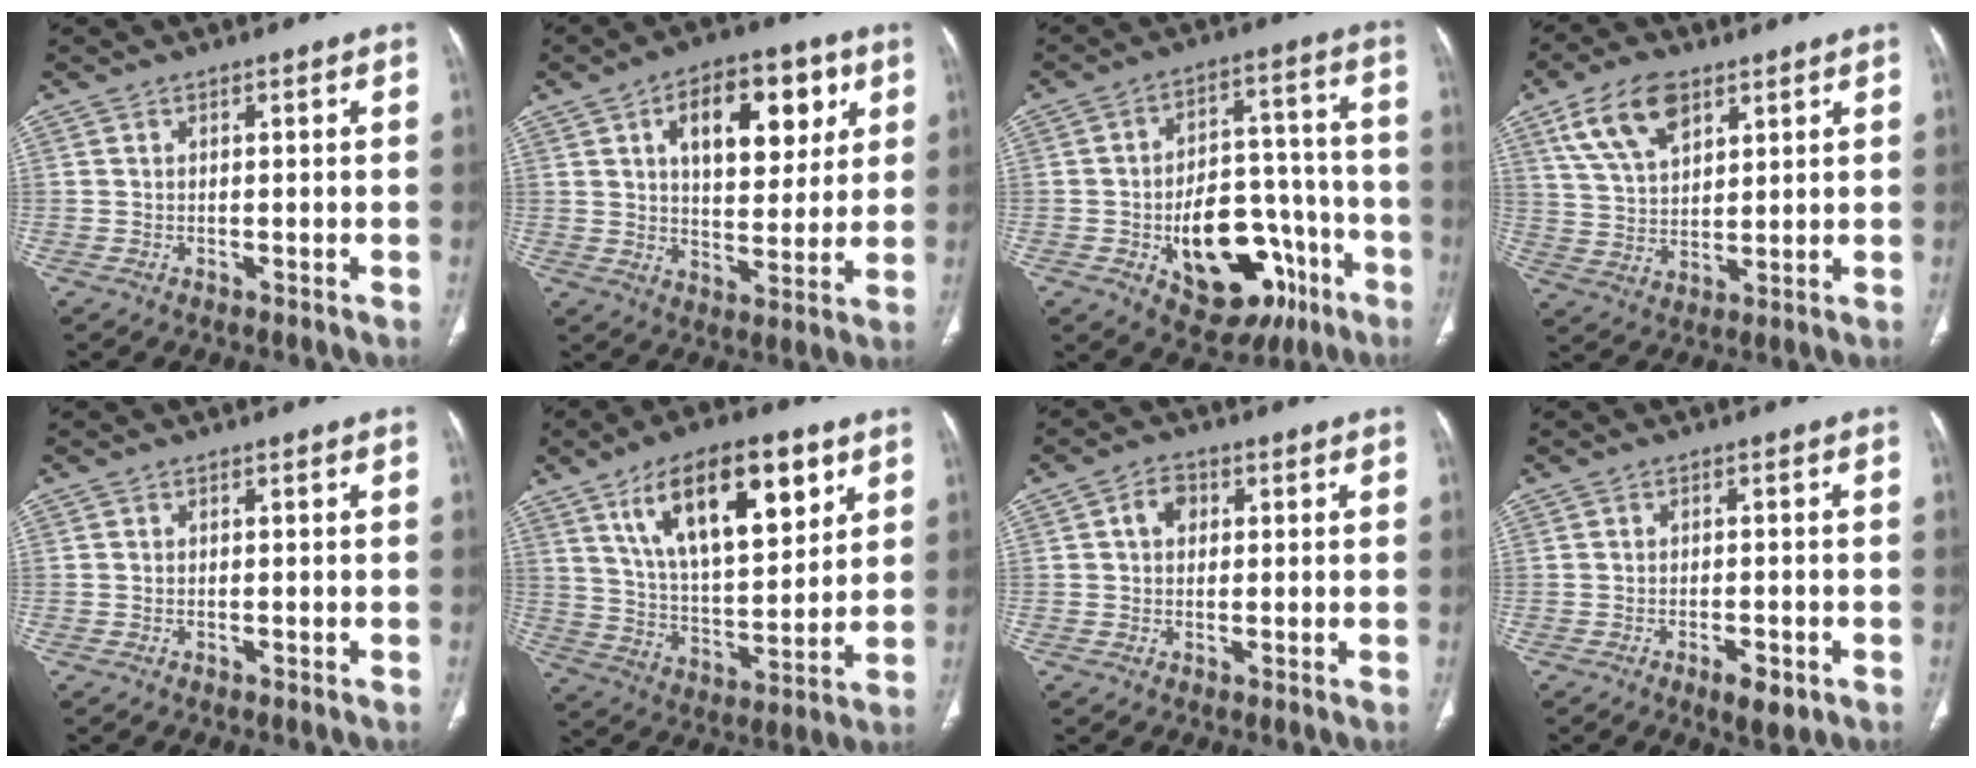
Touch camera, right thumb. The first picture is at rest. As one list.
[{"total": 16.4, "force": [6.0, 8.9, 12.4], "torque": [-0.127, -0.014, 0.093]}, {"total": 20.9, "force": [-8.3, 12.5, 14.6], "torque": [-0.172, 0.056, -0.104]}, {"total": 11.5, "force": [6.2, 6.2, 7.5], "torque": [-0.128, -0.016, 0.123]}, {"total": 0.0}, {"total": 20.5, "force": [10.0, 8.7, 15.7], "torque": [-0.217, -0.042, 0.176]}, {"total": 3.7, "force": [0.8, 2.8, 2.2], "torque": [-0.026, 0.010, 0.010]}, {"total": 4.1, "force": [-2.1, 1.6, 3.2], "torque": [-0.047, 0.002, -0.026]}]